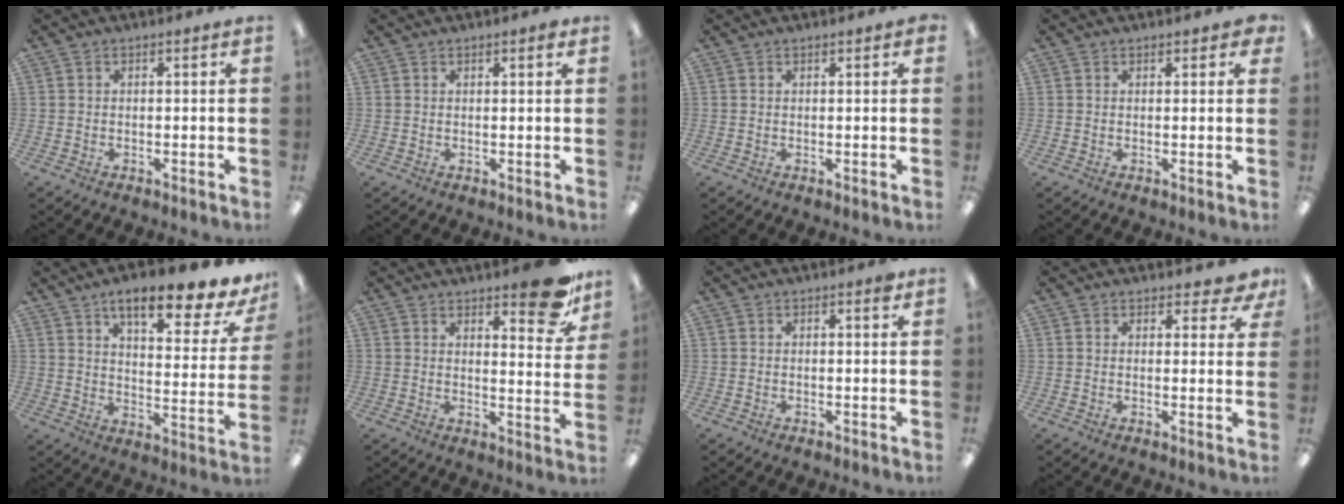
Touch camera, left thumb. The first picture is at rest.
{"total": 1.4, "force": [1.1, 0.1, 0.9], "torque": [-0.019, 0.000, 0.019]}
{"total": 0.6, "force": [0.4, 0.1, 0.4], "torque": [0.000, -0.003, 0.006]}
{"total": 1.4, "force": [1.1, 0.7, 0.6], "torque": [-0.004, -0.001, 0.017]}
{"total": 14.5, "force": [10.6, 4.1, 9.0], "torque": [-0.129, -0.065, 0.173]}
{"total": 12.1, "force": [8.7, 4.3, 7.2], "torque": [-0.071, -0.062, 0.145]}
{"total": 1.2, "force": [0.8, 0.2, 0.8], "torque": [-0.010, -0.001, 0.011]}
{"total": 3.3, "force": [2.7, 1.5, 1.2], "torque": [-0.005, -0.014, 0.046]}